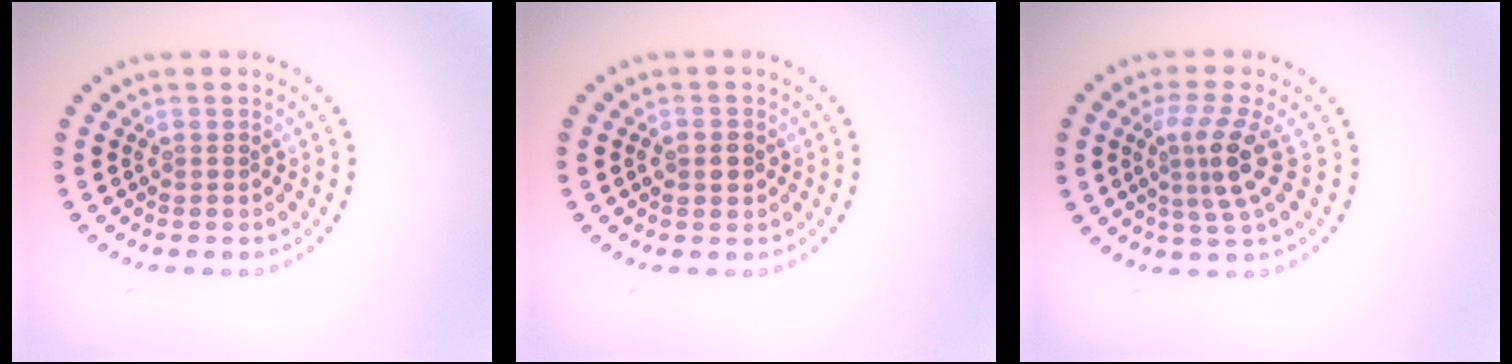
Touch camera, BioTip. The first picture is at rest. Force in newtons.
{"total": 1.9, "press": 1.9, "slide": 0.1}
{"total": 3.7, "press": 2.7, "slide": 2.5}